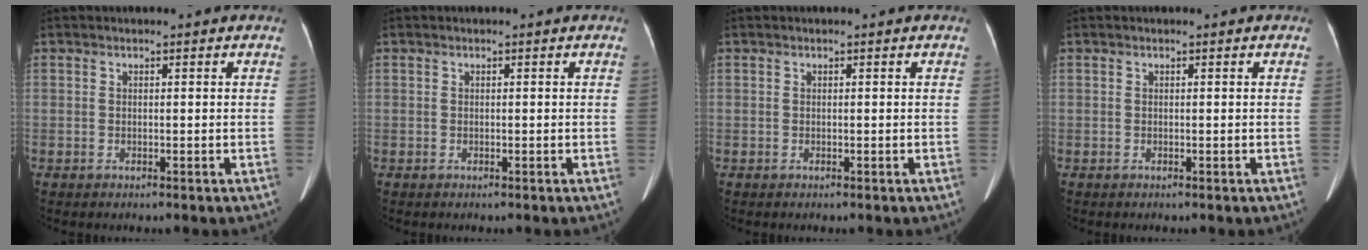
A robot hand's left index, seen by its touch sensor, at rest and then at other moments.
{"total": 0.0}
{"total": 0.0}
{"total": 0.0}